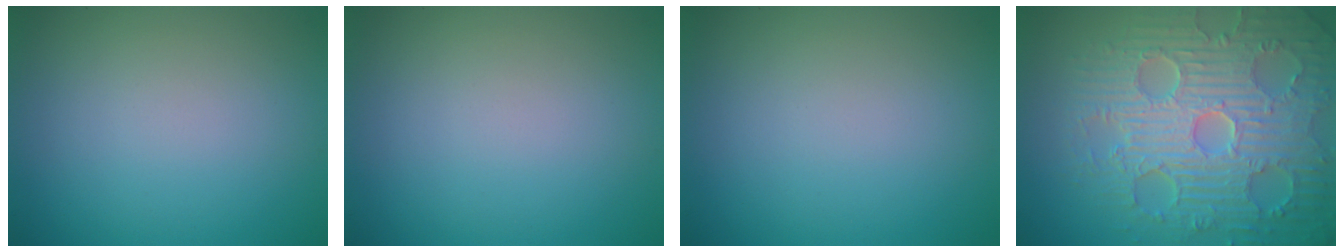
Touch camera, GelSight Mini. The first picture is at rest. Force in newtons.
{"total": 0.0}
{"total": 0.0}
{"total": 9.4, "press": 6.8, "slide": 6.4}